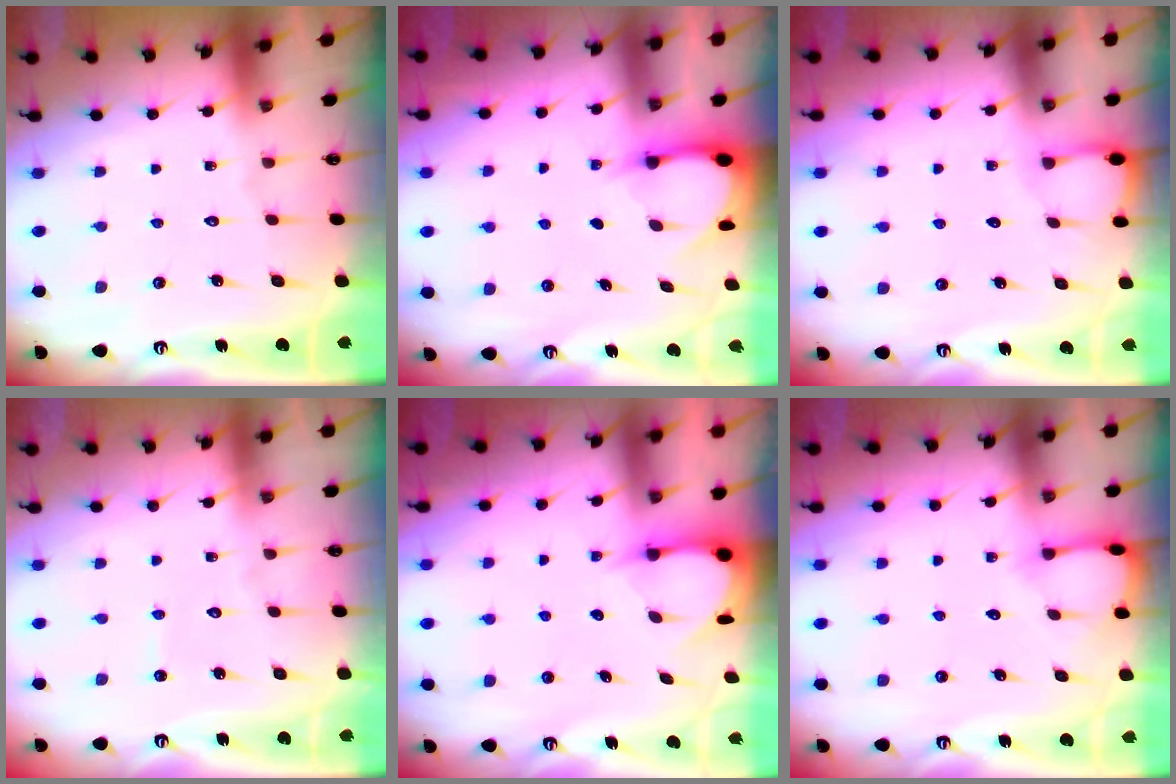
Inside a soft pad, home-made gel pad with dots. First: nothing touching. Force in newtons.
{"total": 3.1, "press": 3.1, "slide": 0.4}
{"total": 2.5, "press": 2.4, "slide": 0.4}
{"total": 2.6, "press": 2.6, "slide": 0.2}
{"total": 3.6, "press": 3.6, "slide": 0.3}
{"total": 4.7, "press": 4.7, "slide": 0.5}